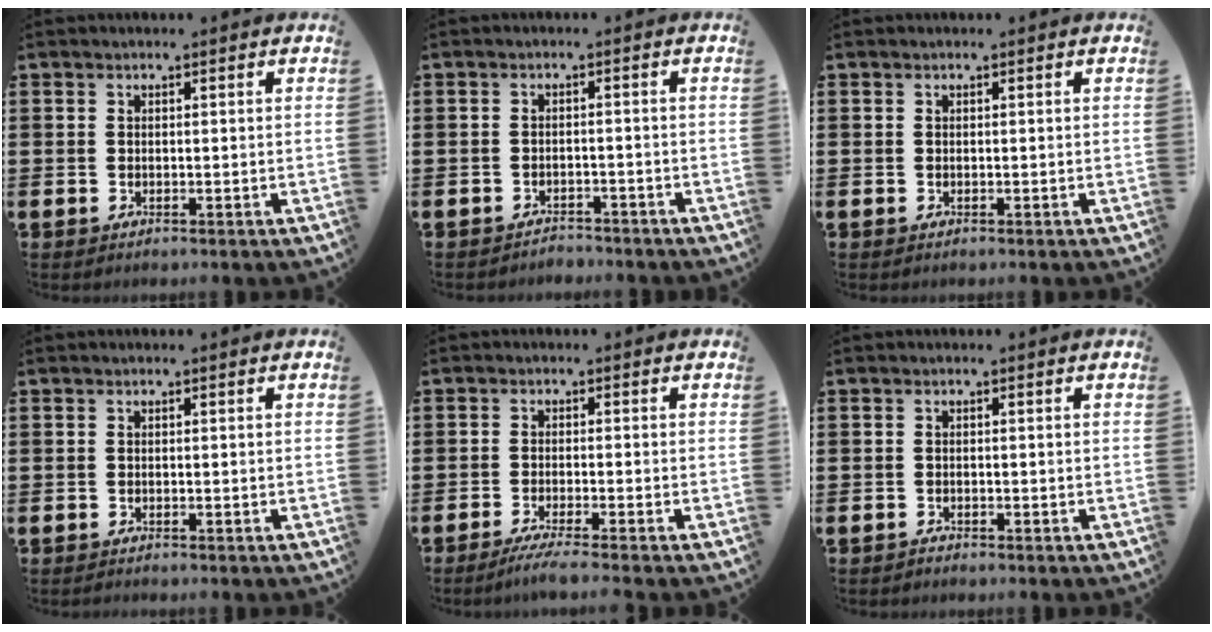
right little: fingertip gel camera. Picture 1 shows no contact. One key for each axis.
{"total": 1.7, "fx": -1.6, "fy": 0.1, "fz": -0.3, "tx": -0.001, "ty": 0.004, "tz": -0.037}
{"total": 0.0}
{"total": 0.0}
{"total": 2.3, "fx": -1.7, "fy": -0.2, "fz": 1.6, "tx": -0.026, "ty": 0.000, "tz": -0.031}
{"total": 0.5, "fx": -0.5, "fy": 0.1, "fz": 0.0, "tx": -0.001, "ty": -0.001, "tz": -0.011}